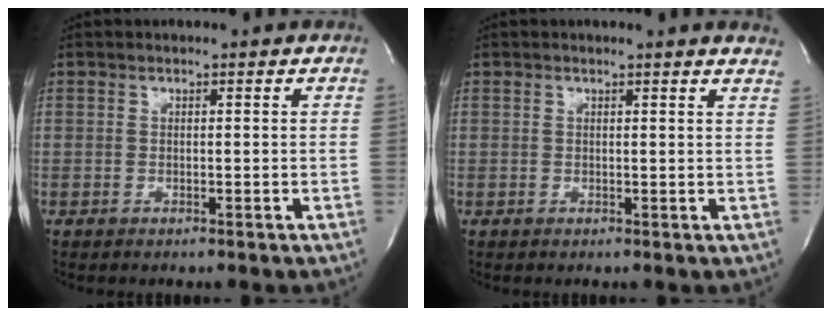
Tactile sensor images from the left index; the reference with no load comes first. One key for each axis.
{"total": 5.1, "fx": 4.7, "fy": -0.1, "fz": 2.0, "tx": -0.021, "ty": -0.007, "tz": 0.027}